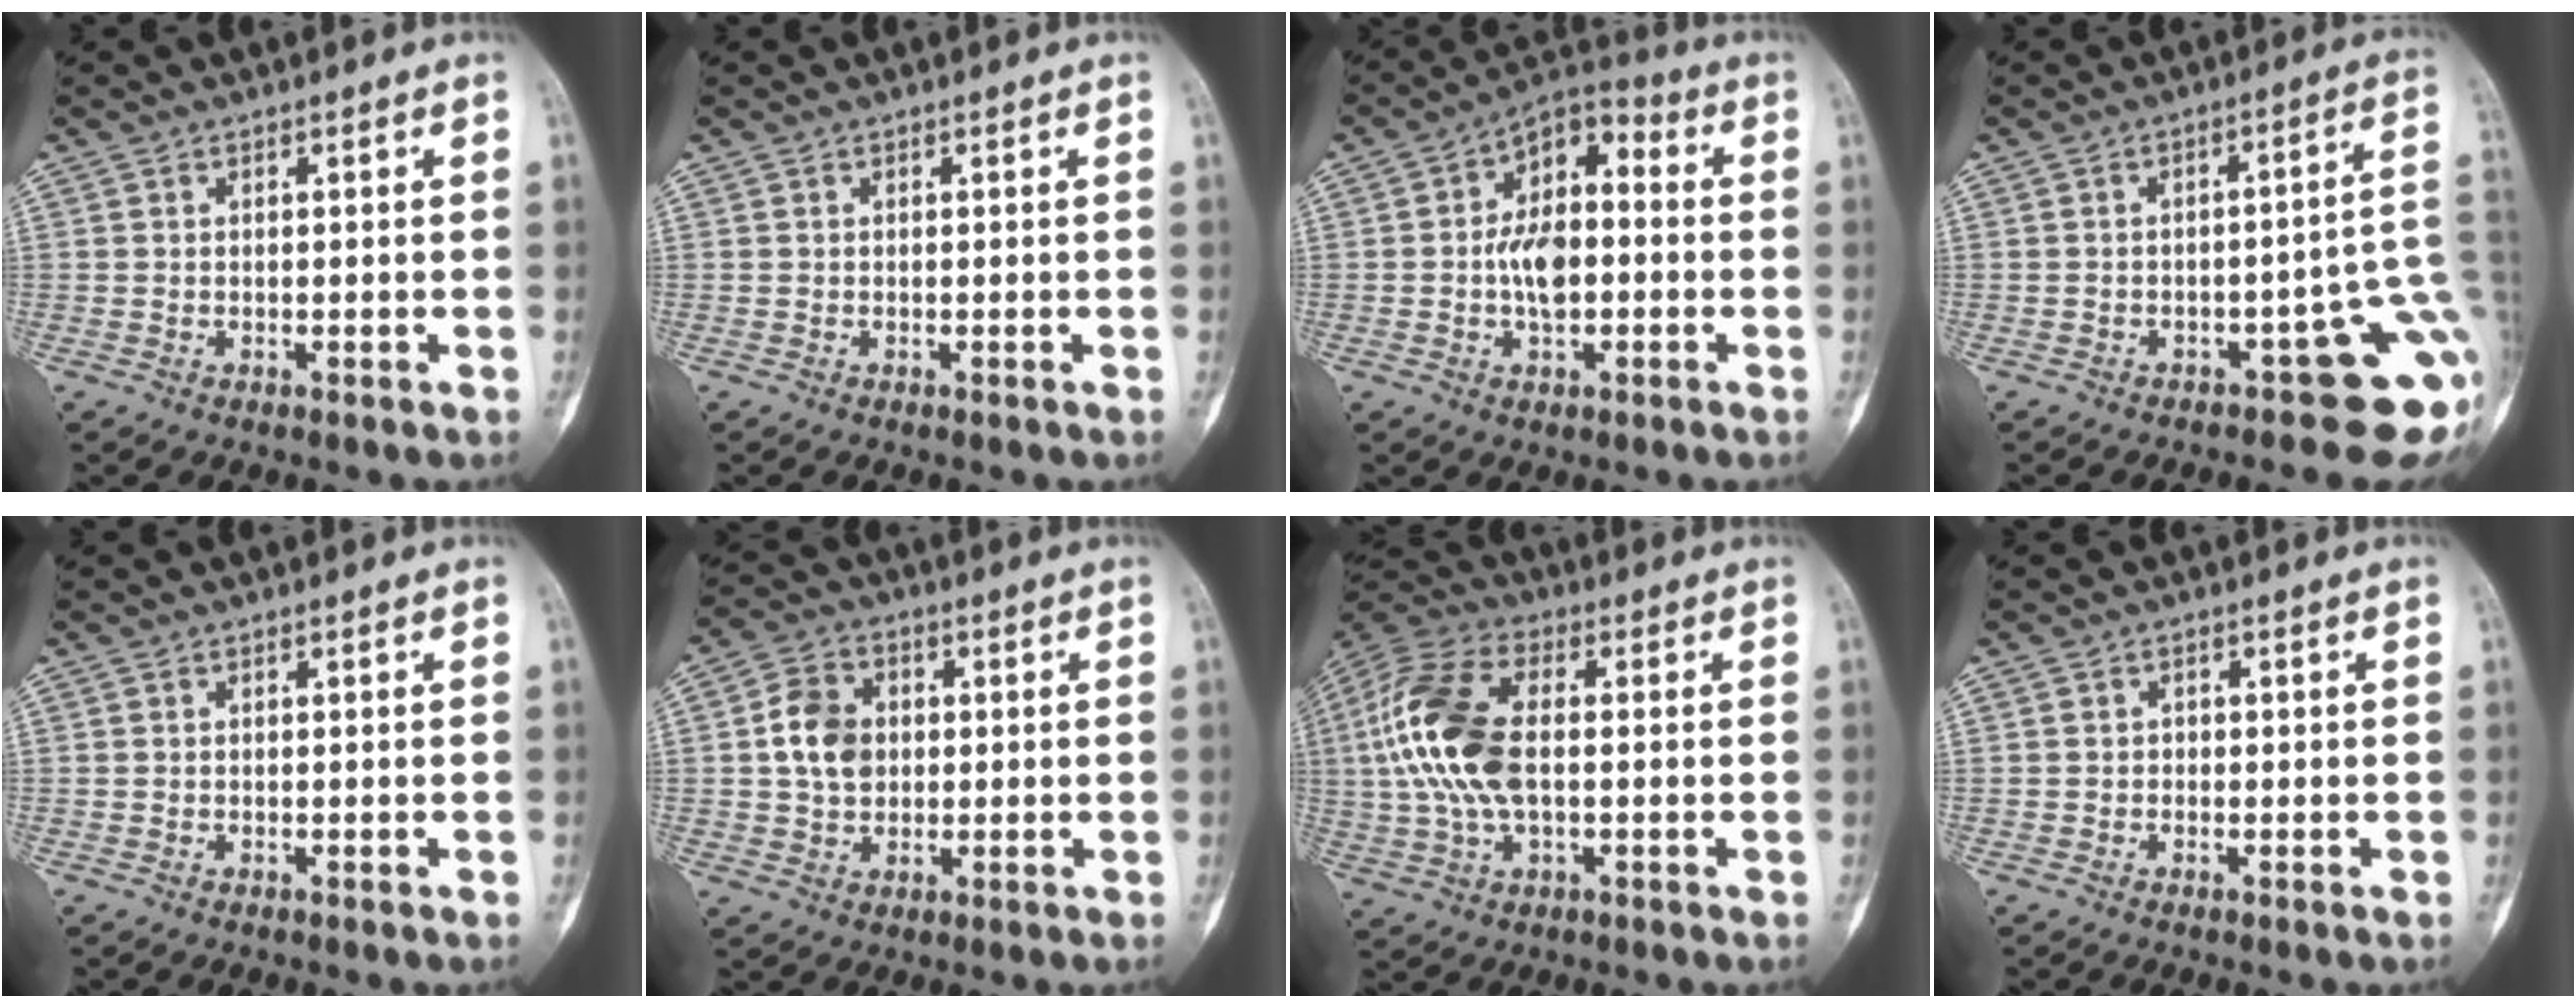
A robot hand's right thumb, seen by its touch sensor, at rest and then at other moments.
{"total": 0.0}
{"total": 11.5, "force": [-0.7, 6.6, 9.4], "torque": [-0.143, 0.033, -0.023]}
{"total": 12.3, "force": [-4.6, 4.6, 10.4], "torque": [-0.086, 0.045, -0.053]}
{"total": 0.0}
{"total": 8.4, "force": [0.8, 6.7, 5.1], "torque": [-0.070, 0.006, 0.011]}
{"total": 16.8, "force": [0.8, 8.9, 14.2], "torque": [-0.308, 0.016, 0.011]}
{"total": 0.5, "force": [-0.1, 0.5, 0.1], "torque": [0.006, 0.001, -0.003]}